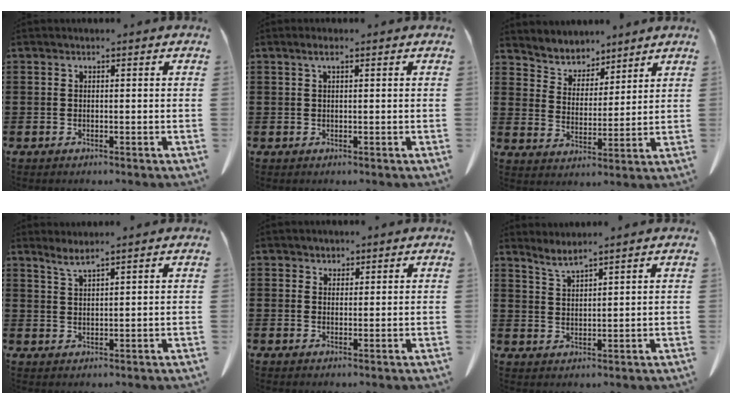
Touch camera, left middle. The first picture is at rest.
{"total": 1.2, "force": [0.6, 0.1, 1.1], "torque": [-0.023, 0.001, 0.011]}
{"total": 4.5, "force": [4.1, 1.6, -0.3], "torque": [-0.020, -0.027, 0.073]}
{"total": 2.5, "force": [2.2, -0.1, 1.3], "torque": [-0.031, -0.002, 0.042]}
{"total": 1.6, "force": [1.4, 0.7, 0.0], "torque": [-0.003, 0.002, 0.030]}
{"total": 3.0, "force": [2.7, -0.2, 1.2], "torque": [-0.033, -0.008, 0.051]}